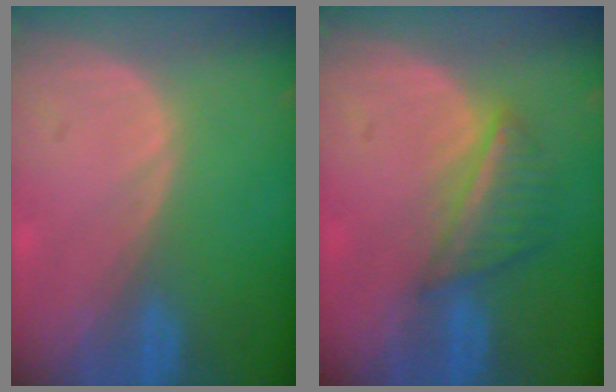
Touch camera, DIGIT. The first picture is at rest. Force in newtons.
{"total": 5.6, "press": 5.1, "slide": 2.2}